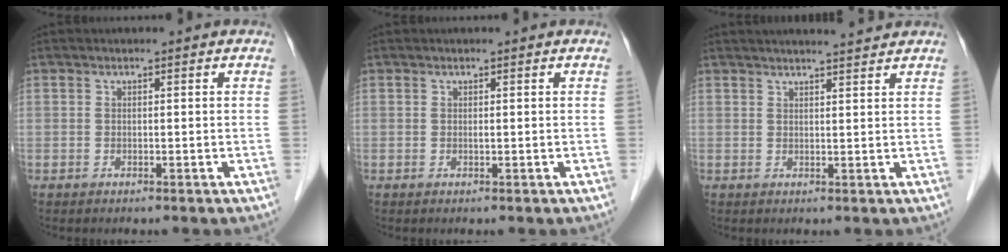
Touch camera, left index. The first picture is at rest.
{"total": 0.0}
{"total": 6.2, "force": [5.8, -0.1, 2.4], "torque": [-0.035, 0.013, 0.072]}